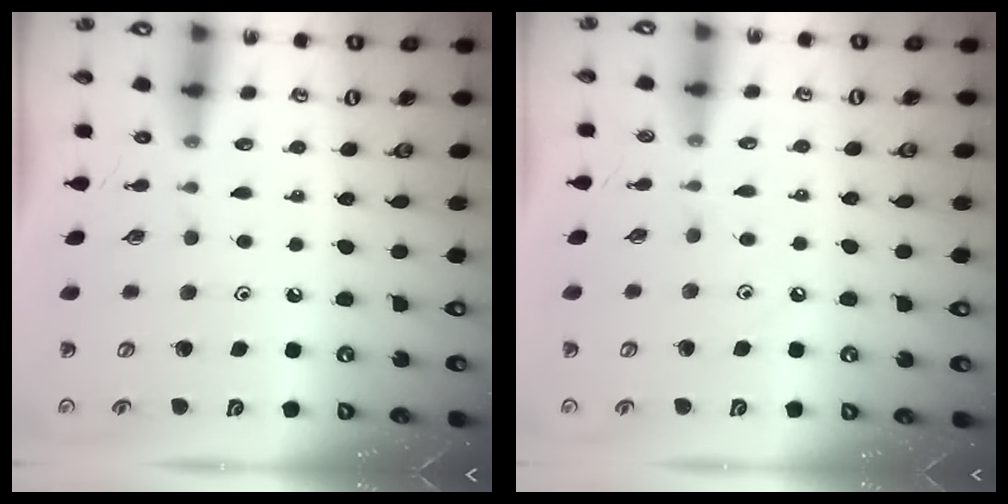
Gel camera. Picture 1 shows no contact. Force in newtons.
{"total": 3.0, "press": 3.0, "slide": 0.4}